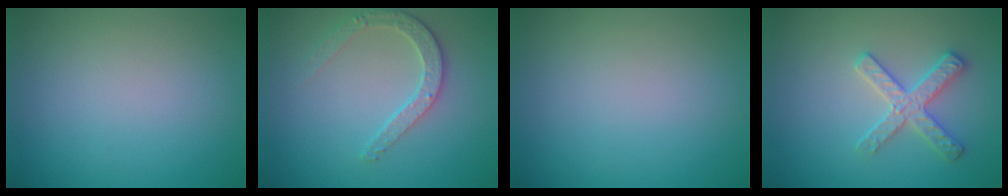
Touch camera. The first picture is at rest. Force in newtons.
{"total": 2.8, "press": 2.5, "slide": 1.2}
{"total": 0.0}
{"total": 2.9, "press": 2.9, "slide": 0.1}